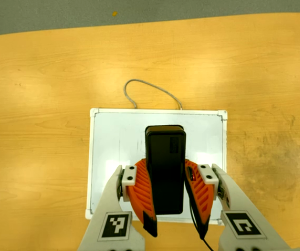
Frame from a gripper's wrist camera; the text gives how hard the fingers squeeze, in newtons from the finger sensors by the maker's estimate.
{"total": 9.0, "left": 8.1, "right": 9.9}